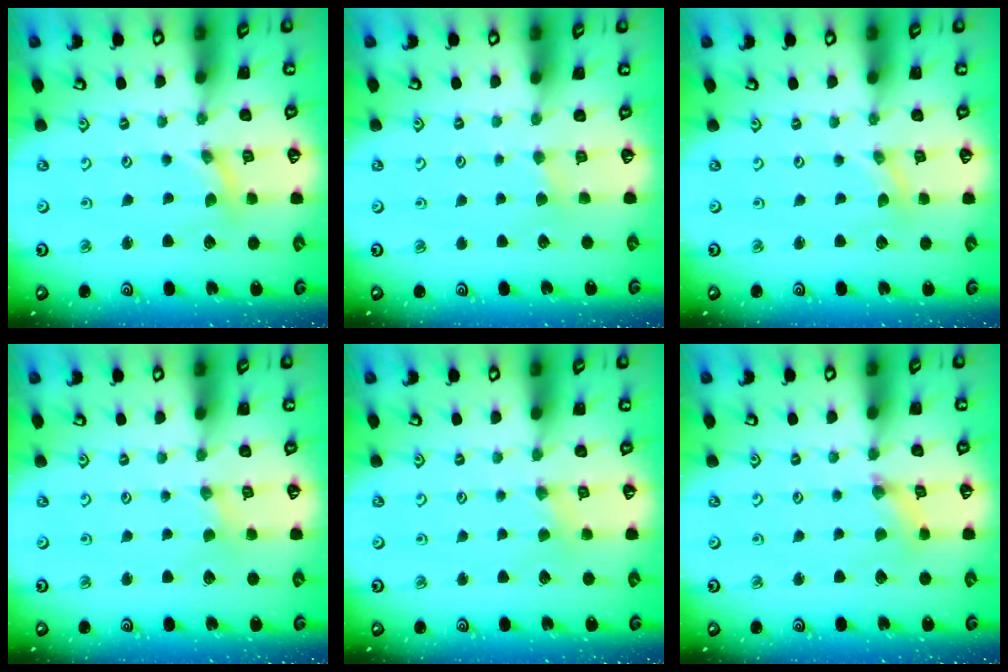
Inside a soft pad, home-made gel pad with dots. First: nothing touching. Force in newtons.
{"total": 2.1, "press": 2.1, "slide": 0.3}
{"total": 0.0}
{"total": 0.7, "press": 0.7, "slide": 0.1}
{"total": 2.2, "press": 2.2, "slide": 0.4}
{"total": 1.5, "press": 1.5, "slide": 0.3}